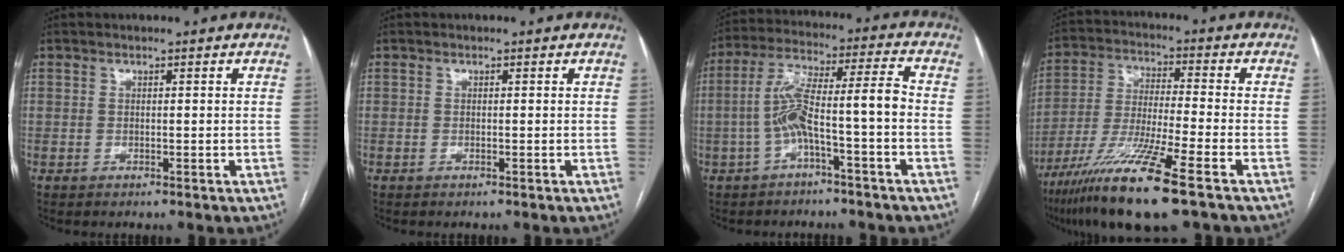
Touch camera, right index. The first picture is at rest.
{"total": 0.0}
{"total": 9.5, "force": [-2.5, 0.7, 9.2], "torque": [-0.174, 0.042, -0.043]}
{"total": 15.1, "force": [-9.0, 0.1, 12.1], "torque": [-0.254, -0.044, -0.167]}